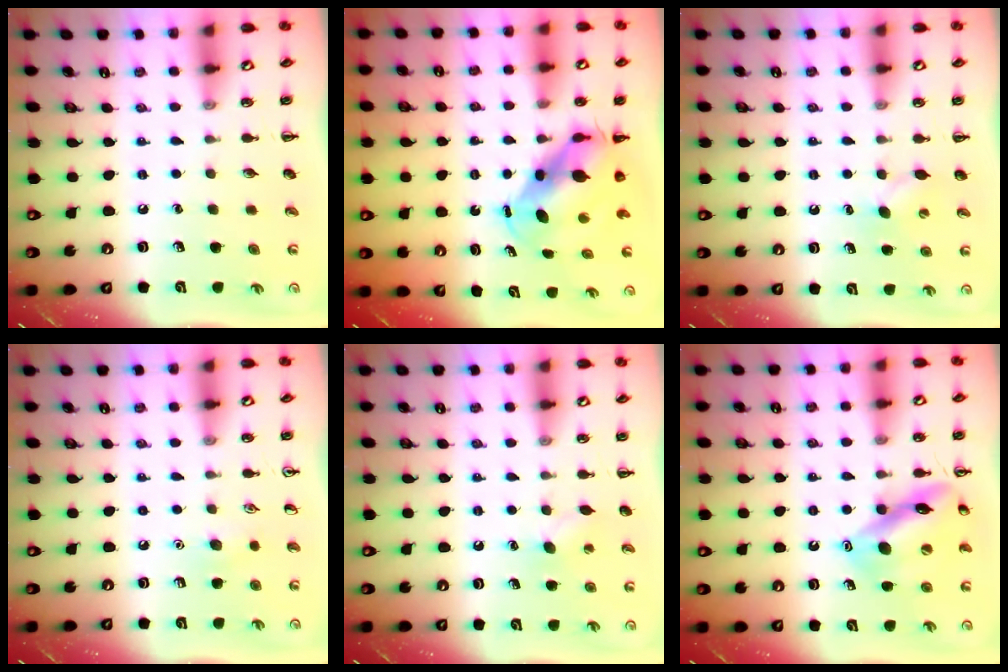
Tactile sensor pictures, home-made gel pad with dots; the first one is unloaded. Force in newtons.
{"total": 7.3, "press": 7.1, "slide": 2.0}
{"total": 4.5, "press": 4.4, "slide": 1.1}
{"total": 5.6, "press": 5.4, "slide": 1.7}
{"total": 5.5, "press": 5.3, "slide": 1.3}
{"total": 14.2, "press": 14.1, "slide": 1.6}